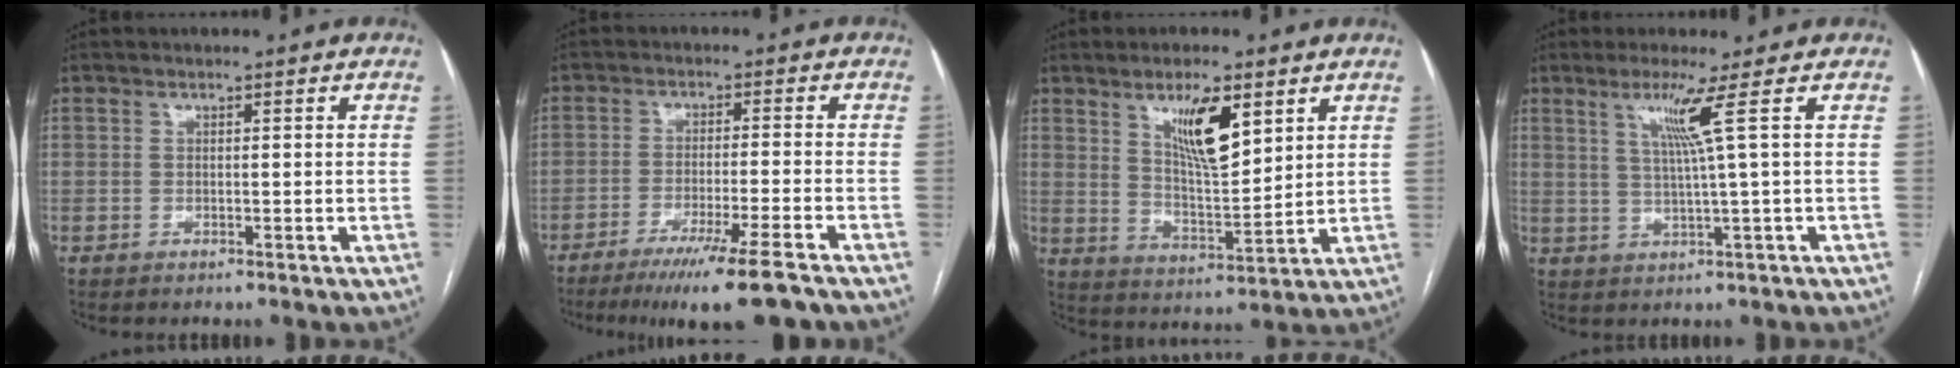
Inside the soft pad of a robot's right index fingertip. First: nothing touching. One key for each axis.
{"total": 12.1, "fx": -9.0, "fy": -0.9, "fz": 8.0, "tx": -0.118, "ty": -0.033, "tz": -0.139}
{"total": 9.6, "fx": 4.9, "fy": 2.2, "fz": 8.0, "tx": -0.145, "ty": -0.006, "tz": 0.094}
{"total": 5.1, "fx": 2.0, "fy": -2.1, "fz": 4.2, "tx": -0.085, "ty": -0.010, "tz": 0.047}